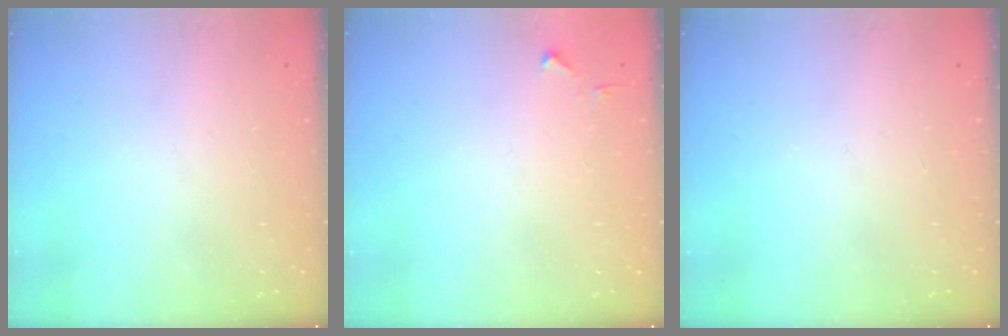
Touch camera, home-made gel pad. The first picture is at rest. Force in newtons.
{"total": 3.1, "press": 3.1, "slide": 0.5}
{"total": 0.0}